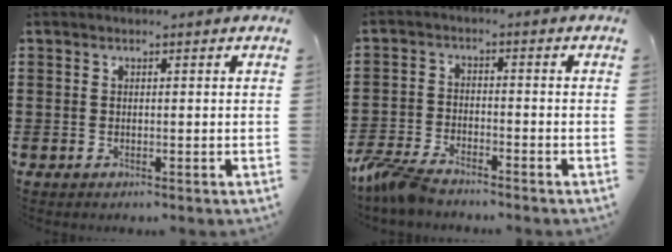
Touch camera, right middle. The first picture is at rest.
{"total": 4.8, "force": [-4.3, 0.9, 1.8], "torque": [-0.060, -0.009, -0.091]}